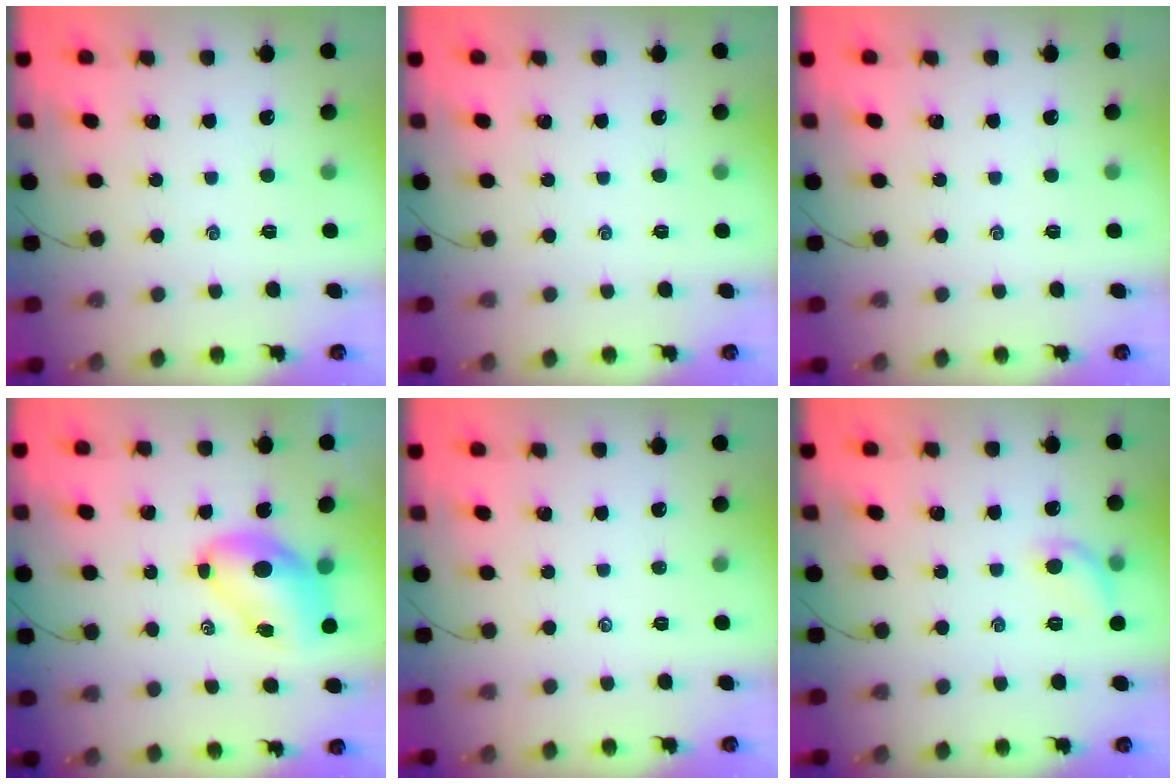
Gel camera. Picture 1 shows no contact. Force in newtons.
{"total": 0.0}
{"total": 0.0}
{"total": 8.5, "press": 8.2, "slide": 2.1}
{"total": 0.0}
{"total": 7.4, "press": 7.3, "slide": 1.3}